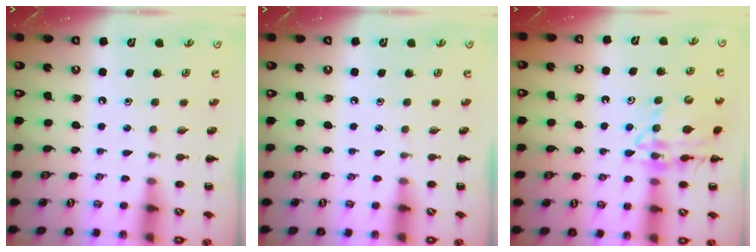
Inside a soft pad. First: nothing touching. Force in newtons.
{"total": 0.0}
{"total": 15.4, "press": 15.2, "slide": 2.1}